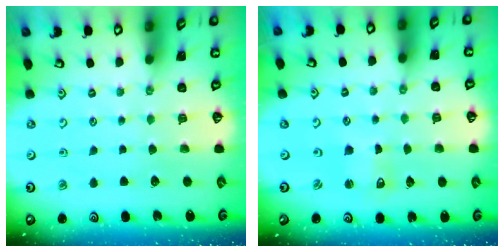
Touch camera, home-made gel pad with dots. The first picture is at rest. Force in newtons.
{"total": 1.7, "press": 1.6, "slide": 0.3}